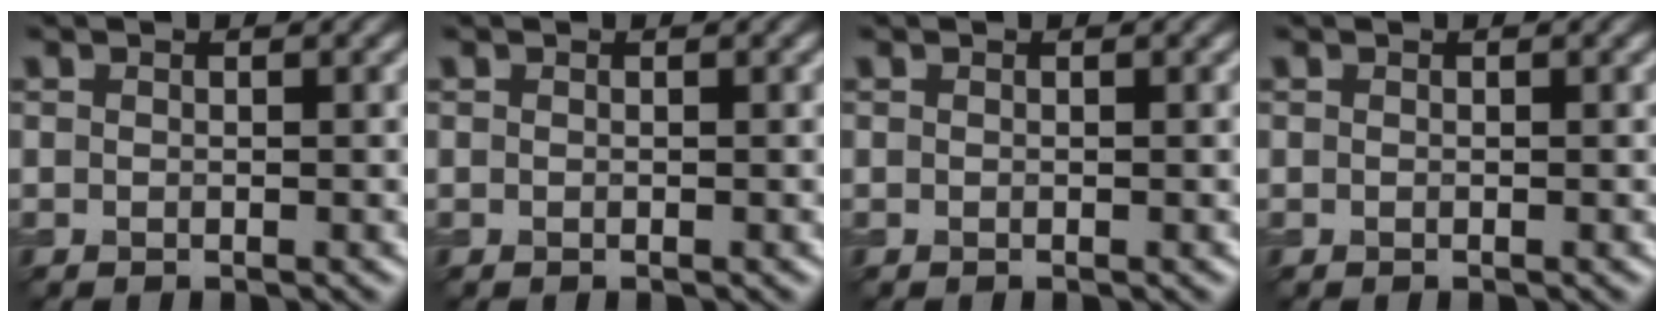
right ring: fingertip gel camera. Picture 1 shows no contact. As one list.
[{"total": 0.0}, {"total": 0.0}, {"total": 0.0}]